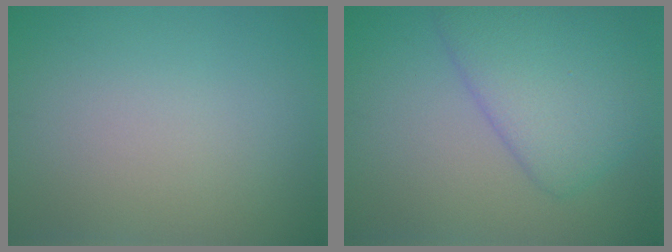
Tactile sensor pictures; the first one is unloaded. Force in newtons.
{"total": 5.8, "press": 5.8, "slide": 0.4}